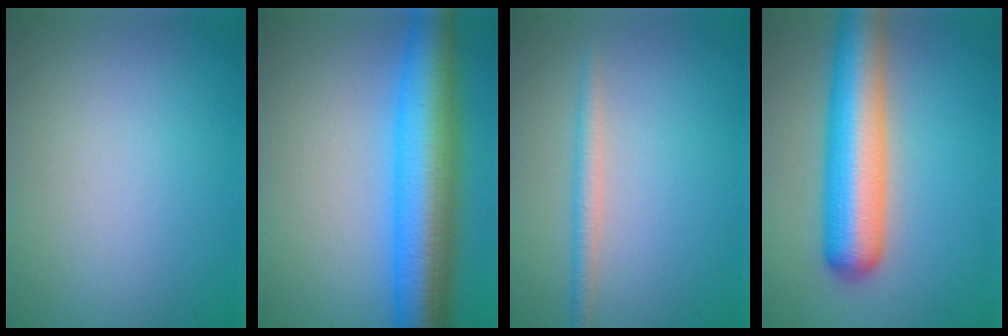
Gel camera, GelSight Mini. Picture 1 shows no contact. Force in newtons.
{"total": 10.3, "press": 10.3, "slide": 0.1}
{"total": 1.8, "press": 1.8, "slide": 0.1}
{"total": 8.7, "press": 8.7, "slide": 0.2}